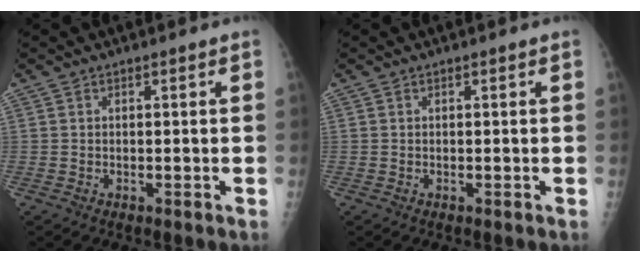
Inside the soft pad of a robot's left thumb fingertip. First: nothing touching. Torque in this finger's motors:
{"motor_torque": [0.01, 0.02, -0.07, -0.09, 0.00]}